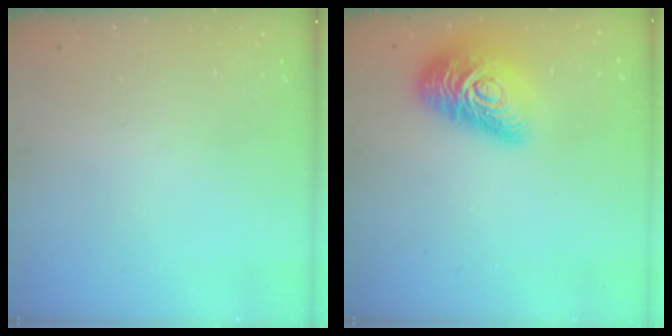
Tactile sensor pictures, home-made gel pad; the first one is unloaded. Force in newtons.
{"total": 19.8, "press": 19.7, "slide": 1.1}